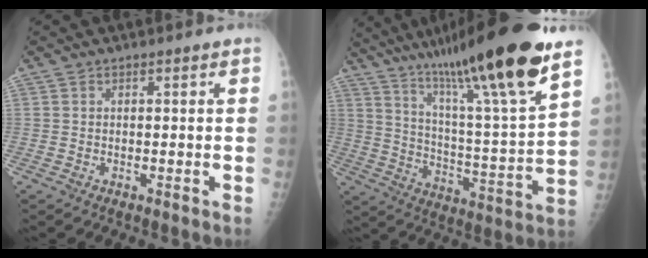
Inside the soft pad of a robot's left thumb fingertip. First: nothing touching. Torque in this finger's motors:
{"motor_torque": [1.65, -0.28, 1.44, -1.33, 0.32]}